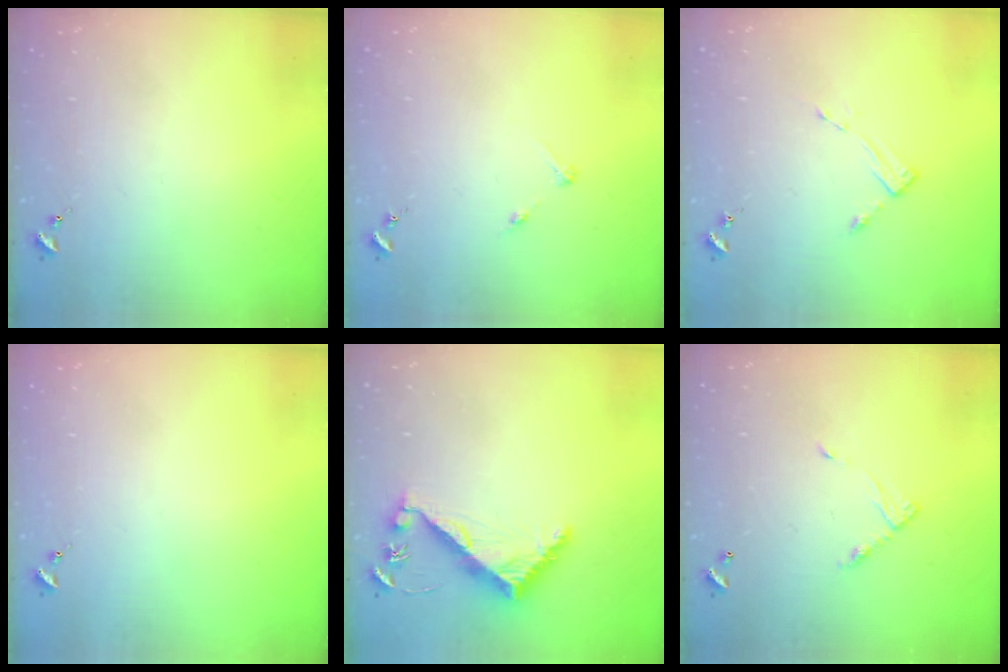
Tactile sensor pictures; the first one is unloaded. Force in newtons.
{"total": 2.7, "press": 2.7, "slide": 0.3}
{"total": 2.6, "press": 2.6, "slide": 0.4}
{"total": 0.0}
{"total": 8.0, "press": 8.0, "slide": 0.5}
{"total": 7.3, "press": 7.3, "slide": 0.6}